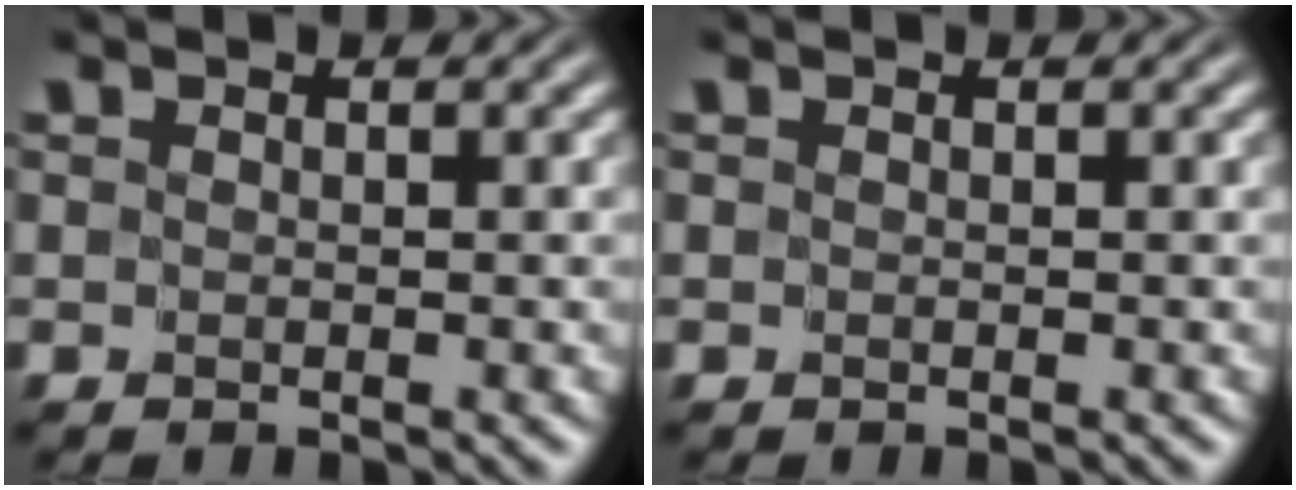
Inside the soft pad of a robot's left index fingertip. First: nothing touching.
{"total": 0.0}